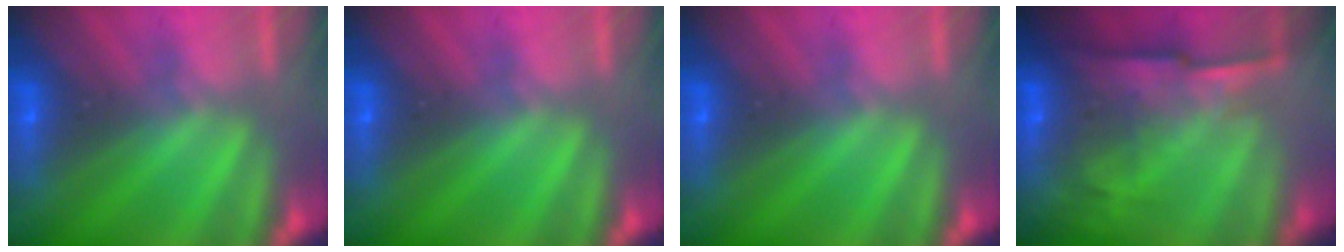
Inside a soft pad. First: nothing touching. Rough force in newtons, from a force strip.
{"total": 0.0}
{"total": 0.0}
{"total": 7.3}